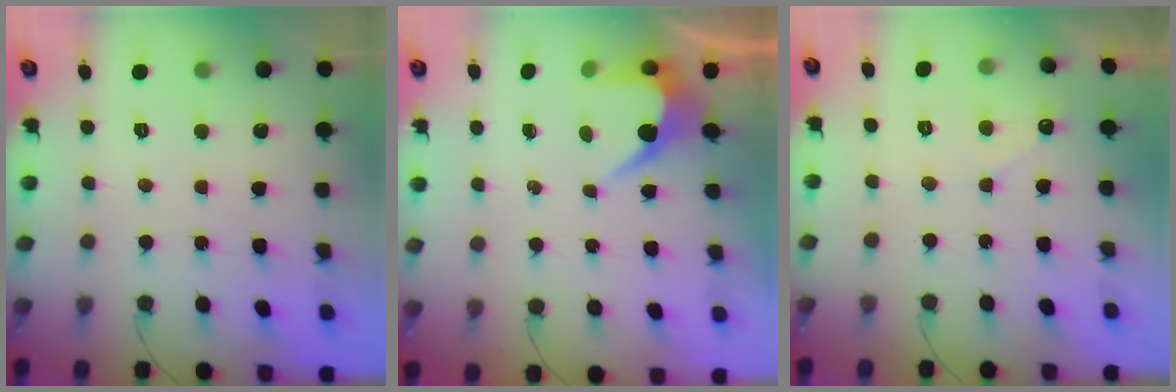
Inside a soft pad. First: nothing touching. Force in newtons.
{"total": 4.3, "press": 4.3, "slide": 0.2}
{"total": 3.0, "press": 3.0, "slide": 0.1}